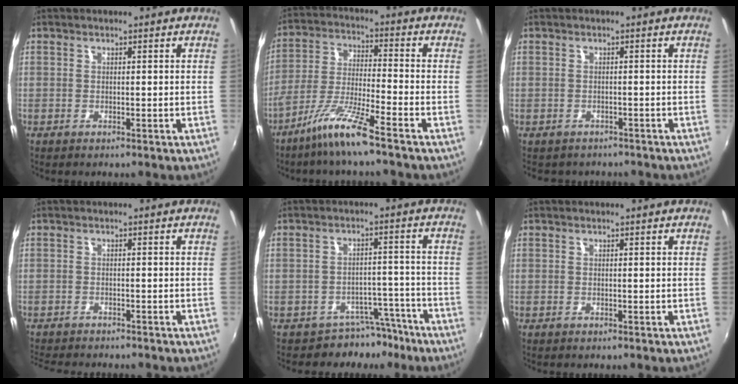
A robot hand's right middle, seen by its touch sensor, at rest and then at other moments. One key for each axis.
{"total": 9.4, "fx": -6.6, "fy": -0.3, "fz": 6.7, "tx": -0.140, "ty": -0.005, "tz": -0.126}
{"total": 2.4, "fx": -1.7, "fy": 1.7, "fz": 0.2, "tx": -0.011, "ty": 0.000, "tz": -0.022}
{"total": 5.8, "fx": -5.4, "fy": 0.8, "fz": 1.8, "tx": -0.052, "ty": -0.018, "tz": -0.087}
{"total": 6.5, "fx": -5.4, "fy": 3.6, "fz": 0.4, "tx": -0.003, "ty": 0.028, "tz": -0.071}
{"total": 0.0}